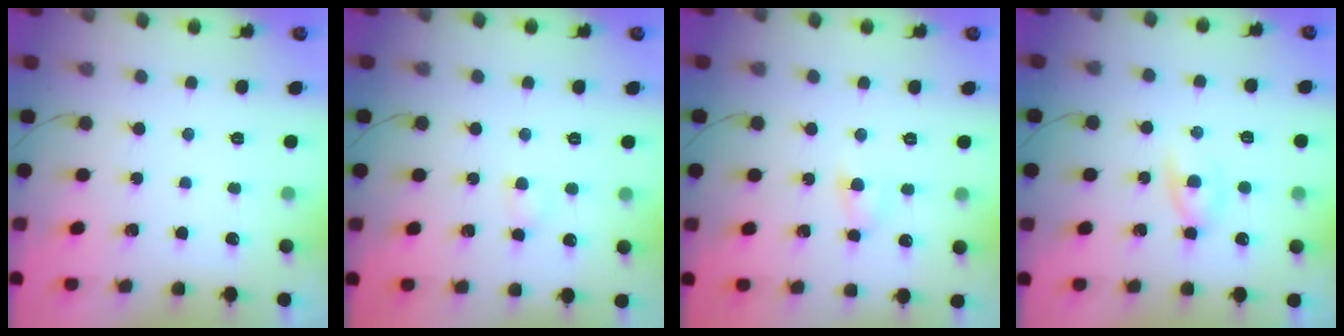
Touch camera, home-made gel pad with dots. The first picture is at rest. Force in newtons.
{"total": 2.9, "press": 2.8, "slide": 0.8}
{"total": 4.5, "press": 4.3, "slide": 1.3}
{"total": 2.6, "press": 2.4, "slide": 1.0}